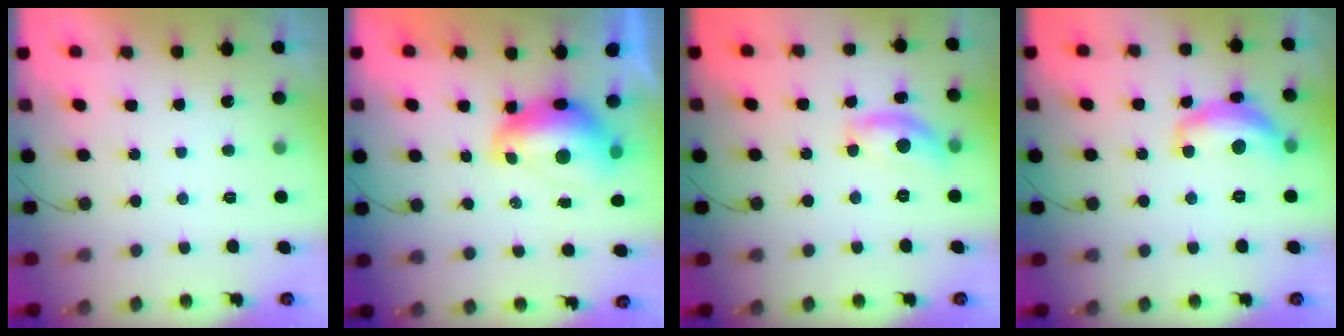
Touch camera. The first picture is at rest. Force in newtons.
{"total": 10.9, "press": 10.9, "slide": 0.9}
{"total": 10.5, "press": 10.5, "slide": 0.4}
{"total": 13.9, "press": 13.8, "slide": 1.0}